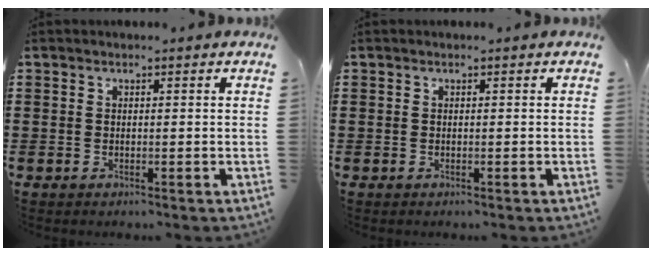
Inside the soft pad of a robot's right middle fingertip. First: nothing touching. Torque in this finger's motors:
{"motor_torque": [0.00, 0.00, 0.00, 0.00]}